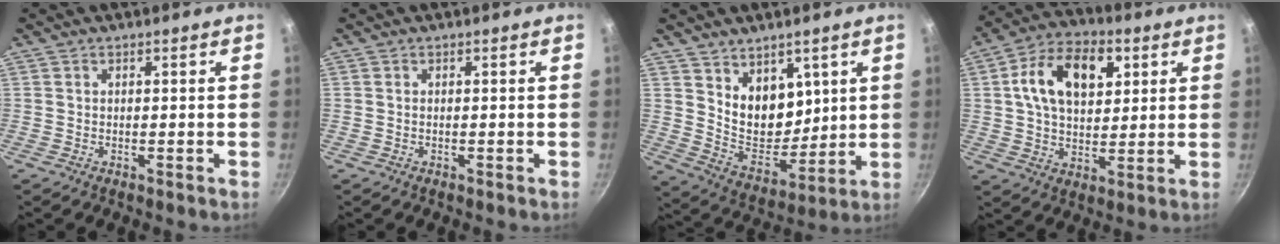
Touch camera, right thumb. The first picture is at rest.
{"total": 0.0}
{"total": 11.0, "force": [4.8, 7.6, 6.4], "torque": [-0.058, -0.046, 0.104]}
{"total": 15.3, "force": [4.4, 9.5, 11.1], "torque": [-0.166, 0.002, 0.073]}